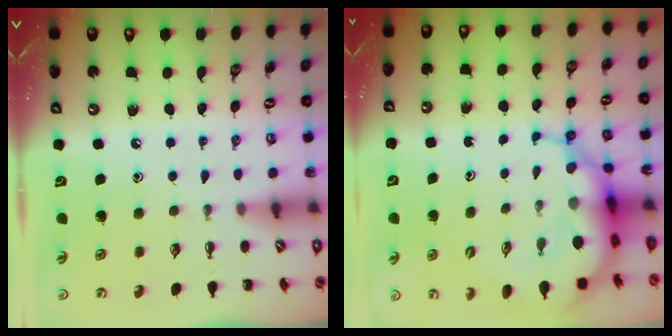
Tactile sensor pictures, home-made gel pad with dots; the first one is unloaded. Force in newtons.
{"total": 10.4, "press": 10.0, "slide": 2.8}